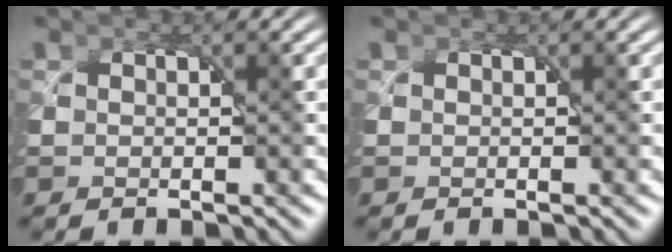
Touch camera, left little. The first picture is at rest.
{"total": 0.0}